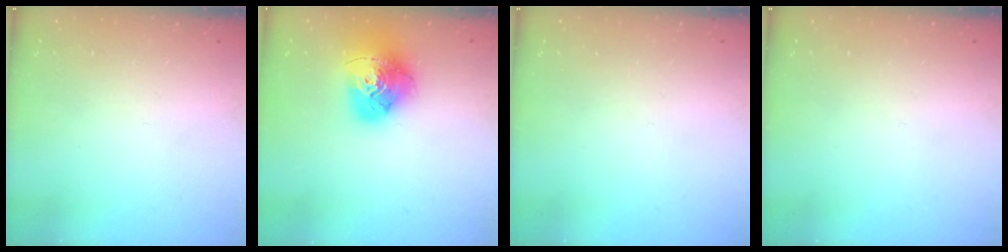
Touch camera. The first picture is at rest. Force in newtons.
{"total": 17.2, "press": 17.1, "slide": 1.9}
{"total": 0.0}
{"total": 0.0}